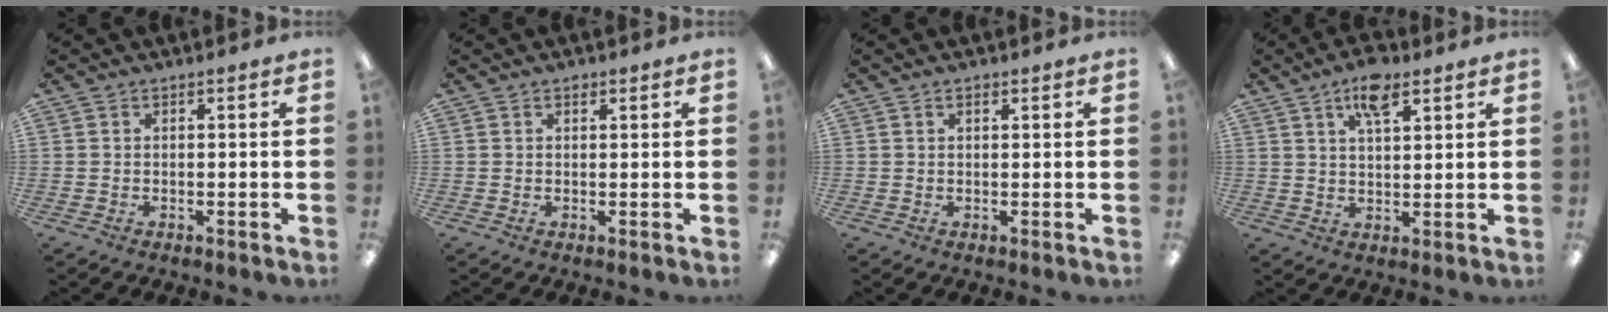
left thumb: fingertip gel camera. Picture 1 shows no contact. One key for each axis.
{"total": 1.0, "fx": 0.7, "fy": 0.6, "fz": 0.4, "tx": -0.002, "ty": -0.003, "tz": 0.010}
{"total": 0.9, "fx": 0.6, "fy": 0.4, "fz": 0.5, "tx": -0.010, "ty": 0.001, "tz": 0.011}
{"total": 7.8, "fx": 5.0, "fy": 3.0, "fz": 5.2, "tx": -0.089, "ty": -0.013, "tz": 0.084}